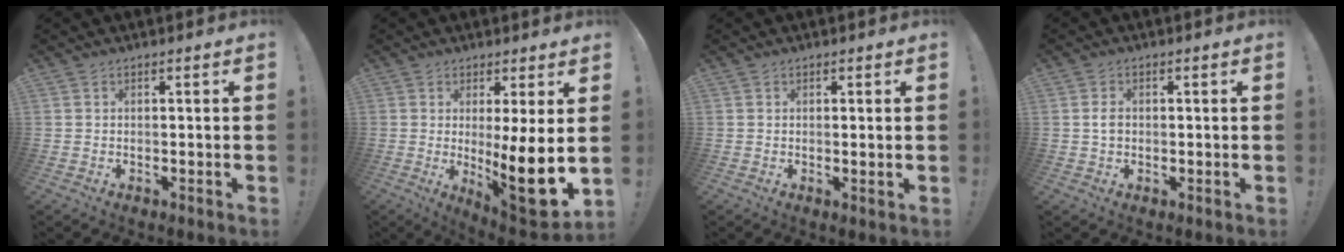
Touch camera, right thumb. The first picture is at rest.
{"total": 14.0, "force": [-0.3, 1.8, 13.8], "torque": [-0.188, -0.034, 0.002]}
{"total": 1.2, "force": [0.5, -0.1, 1.1], "torque": [-0.007, -0.006, 0.005]}
{"total": 2.5, "force": [-0.2, 1.8, 1.7], "torque": [-0.030, 0.007, -0.004]}